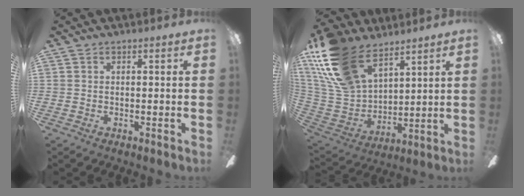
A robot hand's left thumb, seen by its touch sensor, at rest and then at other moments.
{"total": 22.2, "force": [14.2, 12.0, 12.2], "torque": [-0.282, -0.065, 0.265]}